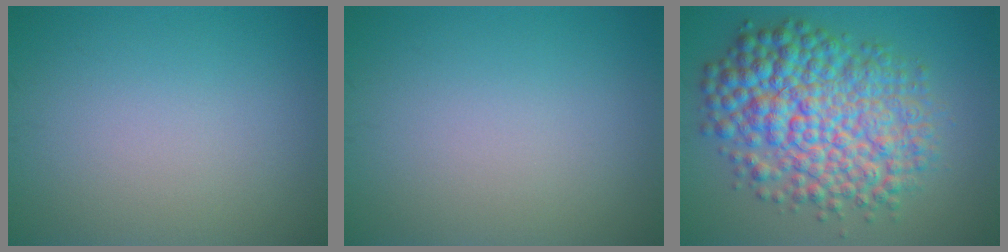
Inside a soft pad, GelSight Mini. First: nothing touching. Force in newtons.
{"total": 0.0}
{"total": 10.4, "press": 10.4, "slide": 0.1}